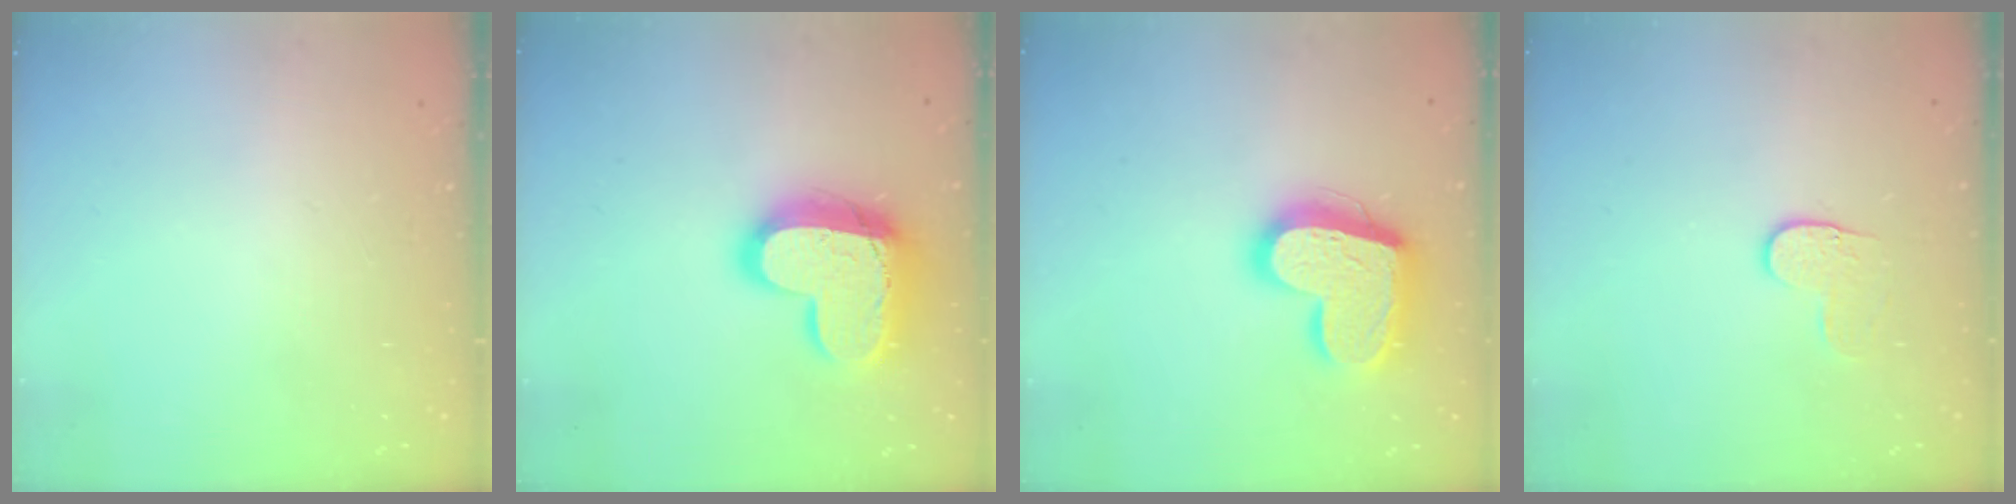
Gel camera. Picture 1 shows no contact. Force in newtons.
{"total": 17.1, "press": 17.0, "slide": 1.6}
{"total": 18.3, "press": 18.2, "slide": 1.7}
{"total": 3.6, "press": 3.6, "slide": 0.4}